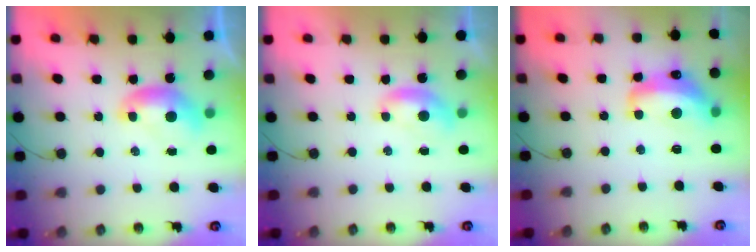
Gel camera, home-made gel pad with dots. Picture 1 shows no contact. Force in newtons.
{"total": 0.0}
{"total": 8.3, "press": 8.3, "slide": 0.9}